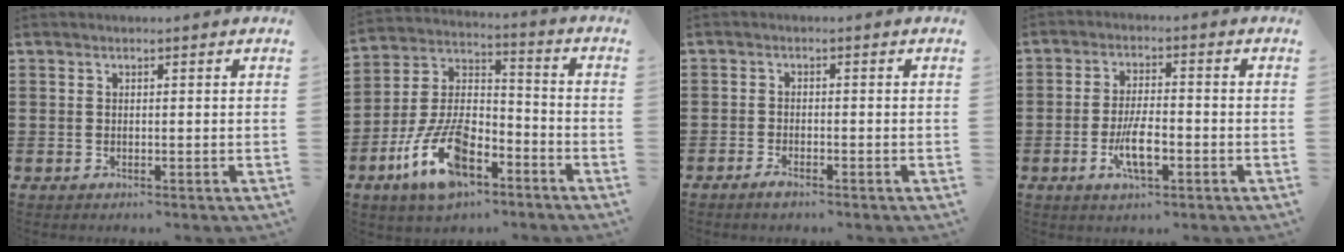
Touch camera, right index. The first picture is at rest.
{"total": 13.1, "force": [-7.3, 5.8, 9.2], "torque": [-0.200, 0.015, -0.138]}
{"total": 1.6, "force": [-1.4, 0.4, 0.4], "torque": [-0.011, 0.001, -0.028]}
{"total": 6.4, "force": [-2.1, 2.3, 5.6], "torque": [-0.118, -0.005, -0.041]}